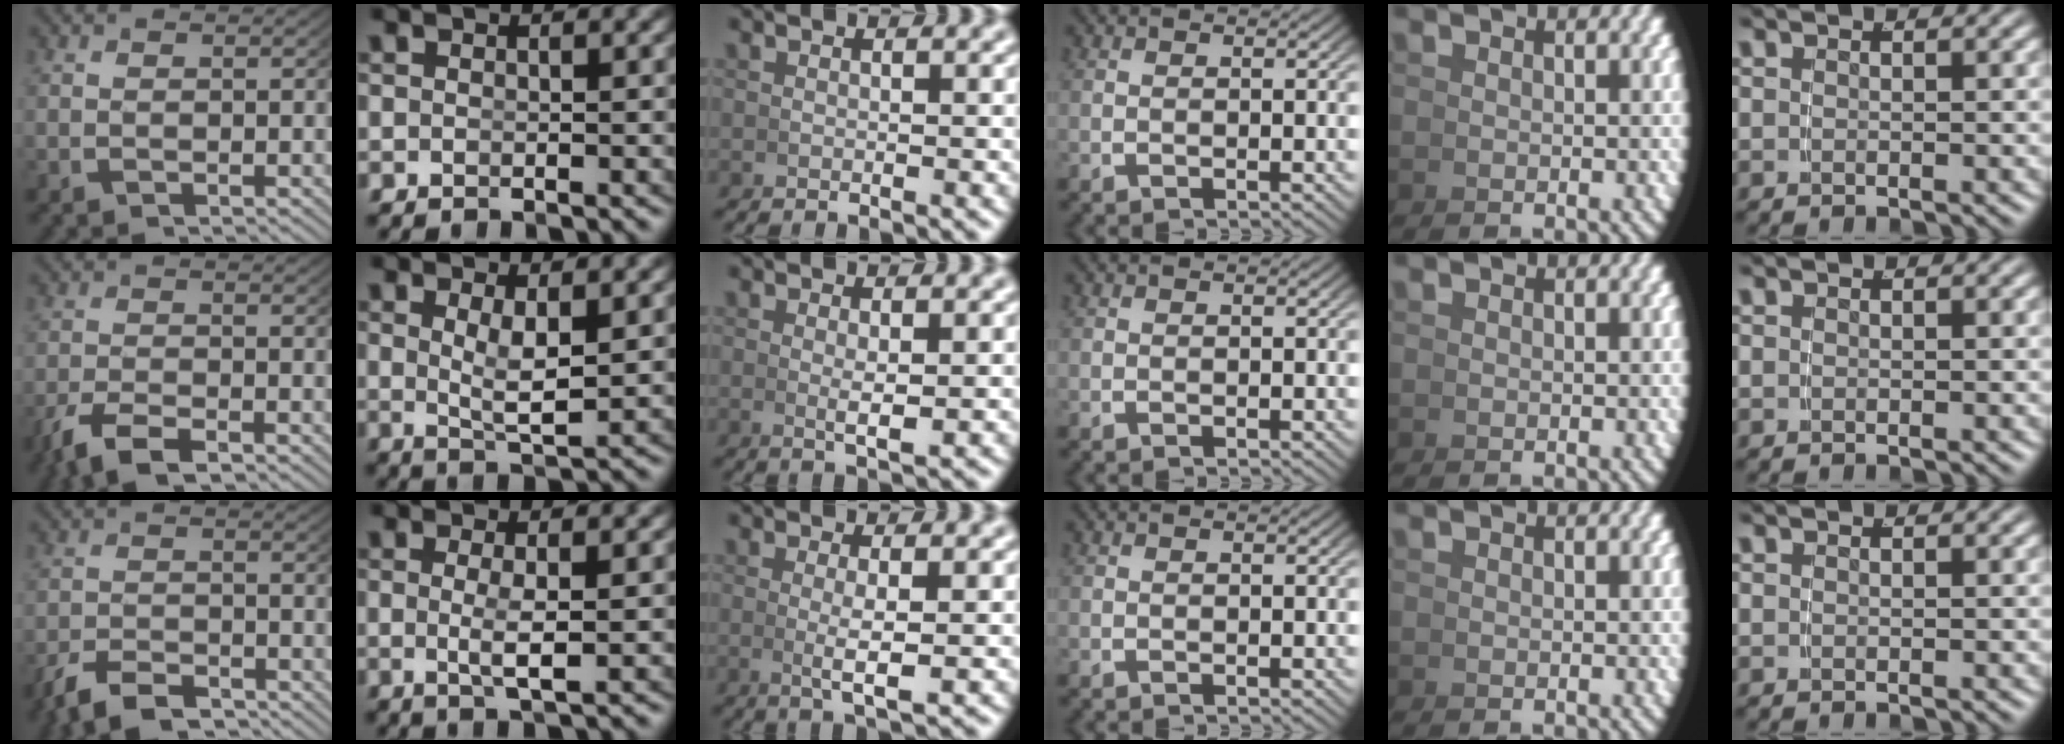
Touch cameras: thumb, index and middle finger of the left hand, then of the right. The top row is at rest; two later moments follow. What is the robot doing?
{"motion": "grasp_and_lifting", "object": "photo album"}